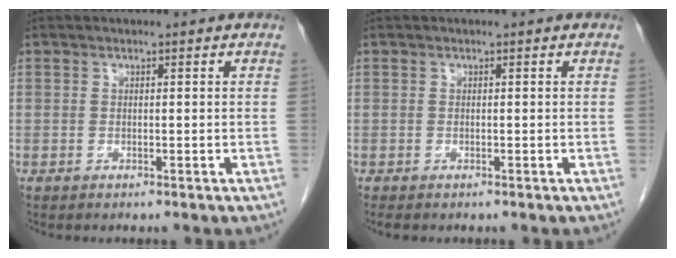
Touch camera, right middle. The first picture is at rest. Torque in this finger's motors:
{"motor_torque": [0.15, 0.11, -0.03, 0.00]}